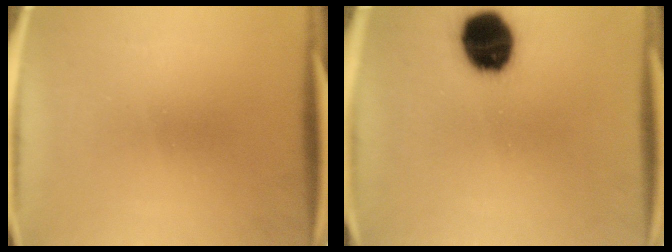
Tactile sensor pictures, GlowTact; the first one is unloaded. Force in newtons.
{"total": 14.6}